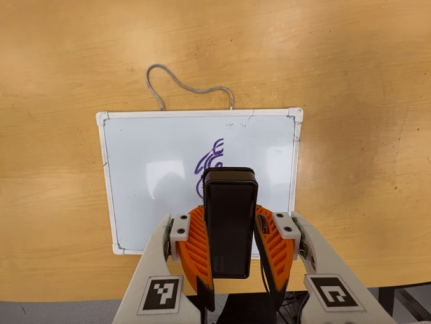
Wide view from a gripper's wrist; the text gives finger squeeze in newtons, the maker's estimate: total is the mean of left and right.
{"total": 5.5, "left": 4.1, "right": 6.9}